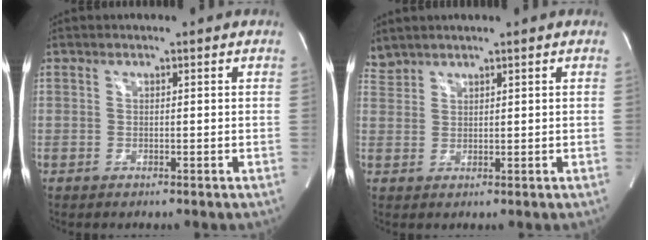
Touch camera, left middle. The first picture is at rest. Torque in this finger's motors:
{"motor_torque": [0.00, -0.13, -0.07, -0.01]}